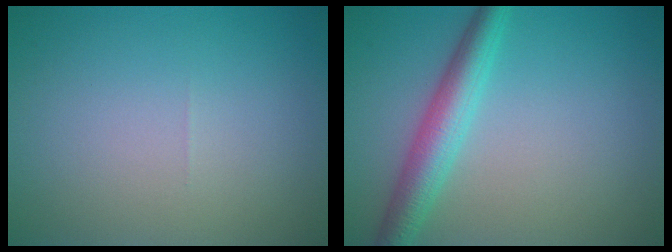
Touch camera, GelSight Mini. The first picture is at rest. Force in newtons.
{"total": 4.2, "press": 4.2, "slide": 0.1}